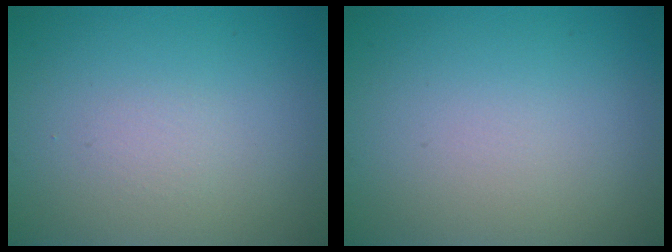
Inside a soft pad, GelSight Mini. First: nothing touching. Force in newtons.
{"total": 0.0}